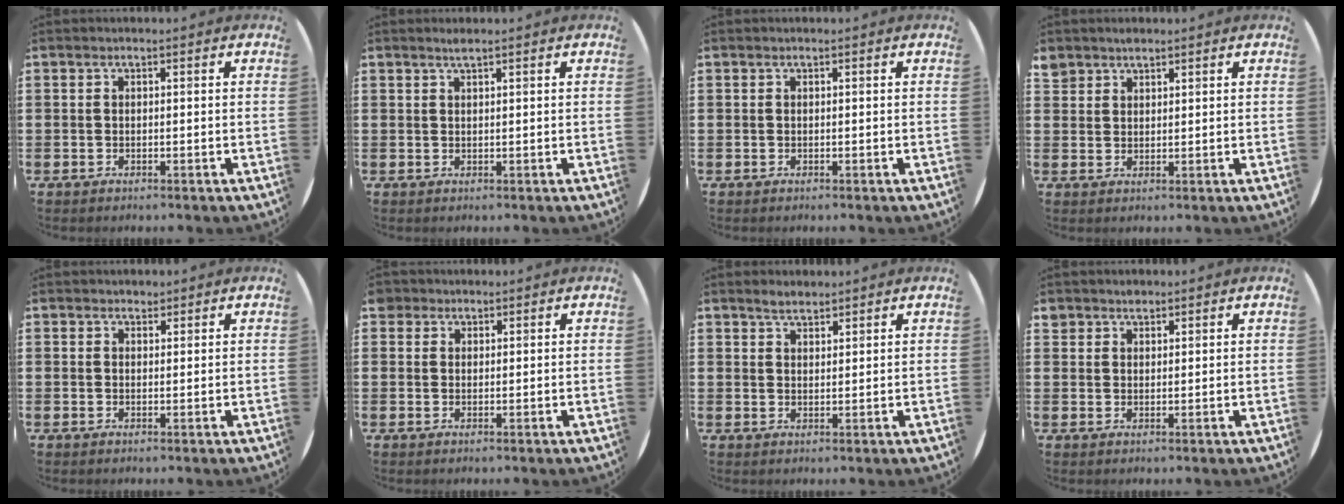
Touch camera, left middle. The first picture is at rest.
{"total": 1.0, "force": [0.8, -0.1, 0.5], "torque": [-0.009, 0.000, 0.015]}
{"total": 0.0}
{"total": 2.1, "force": [1.9, 1.0, -0.1], "torque": [-0.002, 0.003, 0.039]}
{"total": 1.1, "force": [1.0, 0.3, 0.0], "torque": [0.000, 0.001, 0.021]}
{"total": 1.7, "force": [1.4, 0.9, 0.1], "torque": [0.003, 0.001, 0.026]}
{"total": 2.3, "force": [2.2, 0.7, 0.6], "torque": [-0.015, 0.005, 0.042]}
{"total": 1.7, "force": [1.6, 0.8, 0.0], "torque": [0.006, -0.001, 0.030]}